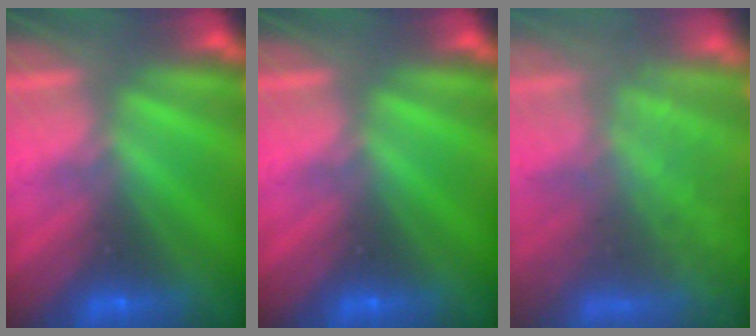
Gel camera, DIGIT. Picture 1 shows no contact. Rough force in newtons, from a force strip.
{"total": 0.0}
{"total": 14.6}